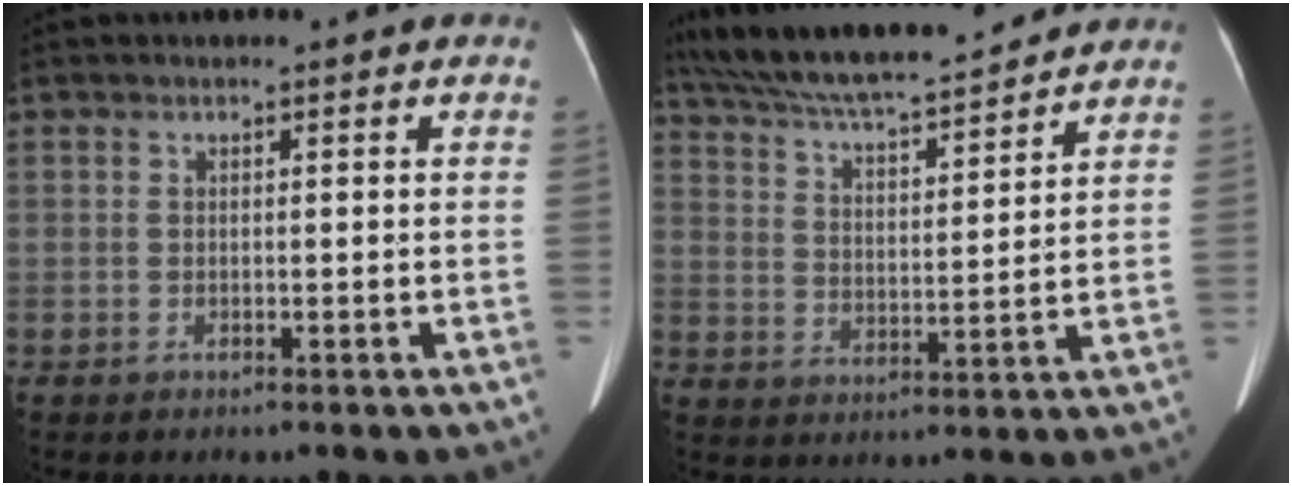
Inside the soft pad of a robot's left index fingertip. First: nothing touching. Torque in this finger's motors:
{"motor_torque": [0.22, -0.39, 0.08, 0.03]}